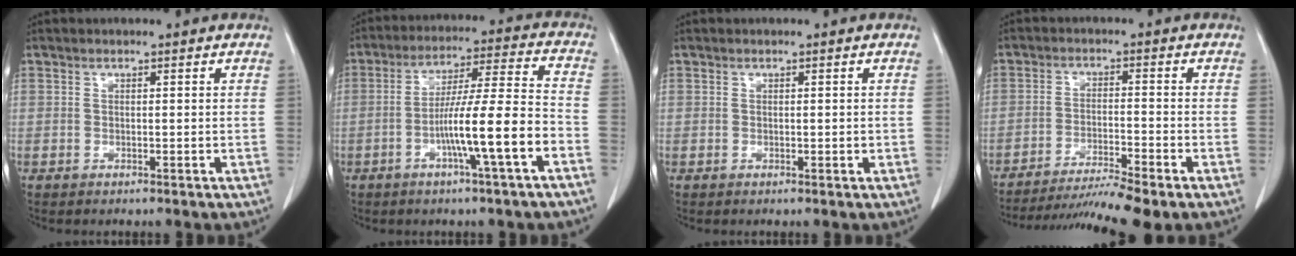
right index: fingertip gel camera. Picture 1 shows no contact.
{"total": 12.3, "force": [-4.6, -0.5, 11.3], "torque": [-0.199, 0.010, -0.079]}
{"total": 0.7, "force": [0.0, 0.5, 0.6], "torque": [-0.006, 0.001, 0.002]}
{"total": 9.9, "force": [-8.4, -1.4, 5.0], "torque": [-0.078, -0.018, -0.139]}